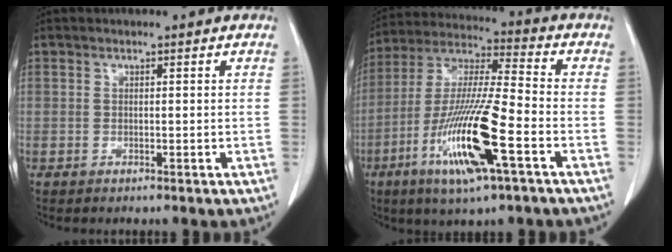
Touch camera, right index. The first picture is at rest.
{"total": 16.9, "force": [-6.5, 1.3, 15.6], "torque": [-0.315, -0.021, -0.122]}